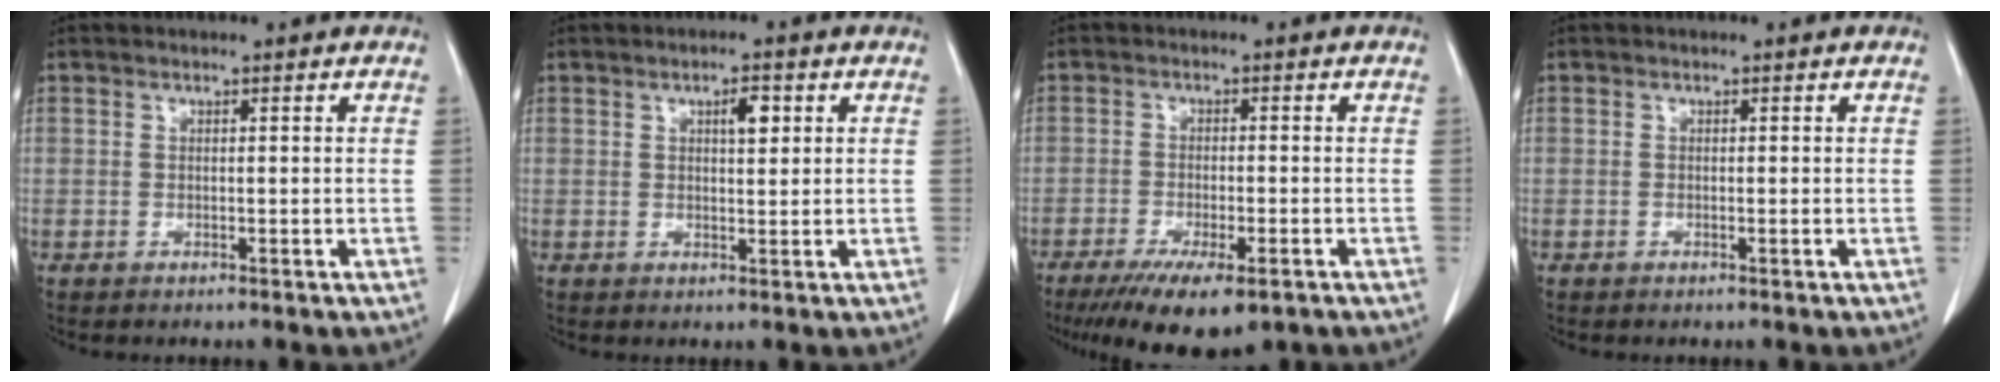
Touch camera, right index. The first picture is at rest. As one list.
[{"total": 2.8, "force": [1.1, 0.9, 2.4], "torque": [-0.040, 0.000, 0.016]}, {"total": 10.7, "force": [-7.1, 2.6, 7.5], "torque": [-0.113, -0.022, -0.107]}, {"total": 0.0}]